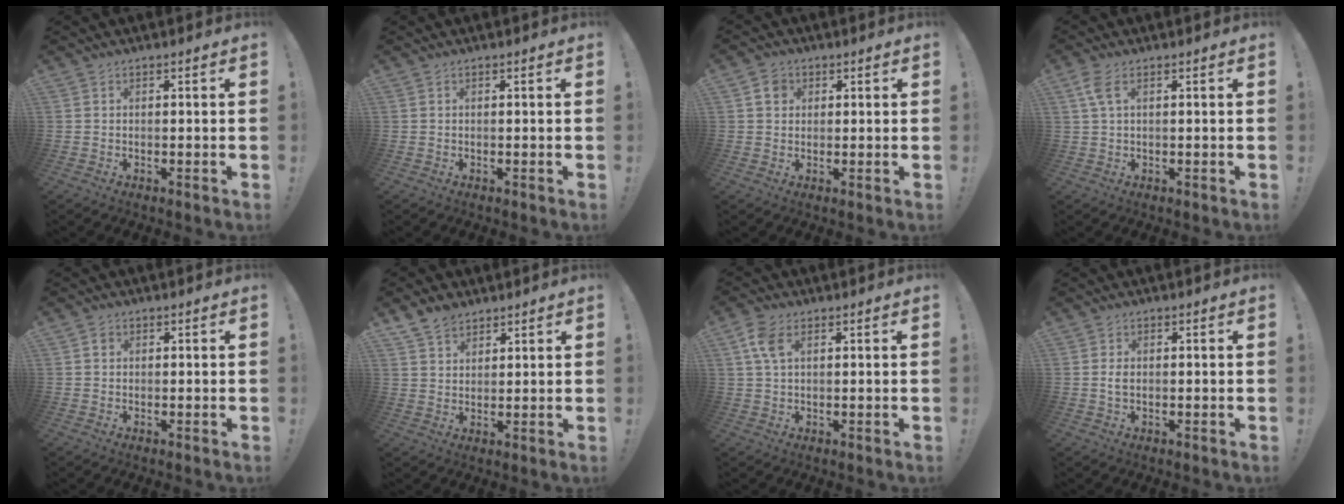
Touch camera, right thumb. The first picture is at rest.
{"total": 0.0}
{"total": 4.2, "force": [1.5, 3.5, 1.6], "torque": [-0.022, 0.002, 0.028]}
{"total": 4.1, "force": [1.5, 1.4, 3.6], "torque": [-0.074, 0.003, 0.030]}
{"total": 1.1, "force": [0.3, 1.0, 0.4], "torque": [-0.005, 0.003, 0.006]}
{"total": 6.4, "force": [4.9, 3.7, 1.7], "torque": [-0.029, -0.024, 0.095]}
{"total": 6.0, "force": [2.1, 3.2, 4.6], "torque": [-0.091, 0.001, 0.040]}
{"total": 1.8, "force": [-0.1, 1.0, 1.5], "torque": [-0.024, 0.001, -0.002]}